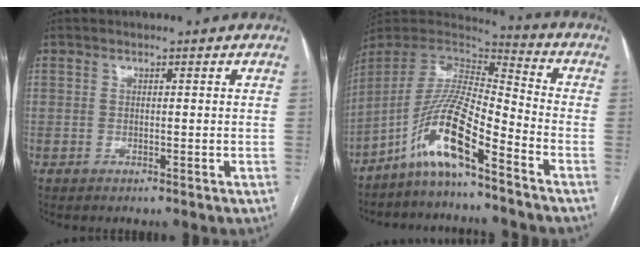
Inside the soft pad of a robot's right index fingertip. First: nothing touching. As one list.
[{"total": 12.0, "force": [-7.9, 1.0, 9.0], "torque": [-0.176, 0.007, -0.150]}]